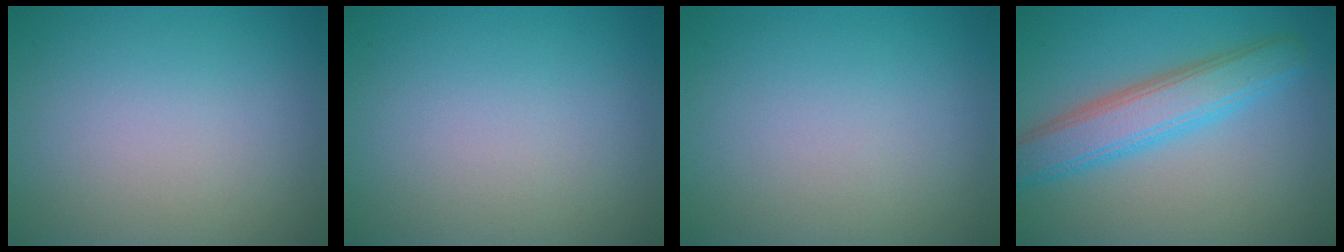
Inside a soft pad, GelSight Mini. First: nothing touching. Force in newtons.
{"total": 0.0}
{"total": 0.0}
{"total": 5.2, "press": 5.2, "slide": 0.1}